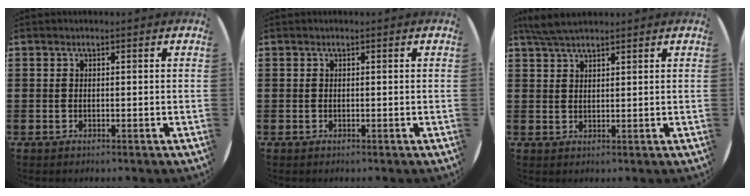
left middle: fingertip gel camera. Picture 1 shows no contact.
{"total": 0.0}
{"total": 4.1, "force": [3.5, 0.8, 2.0], "torque": [-0.047, 0.000, 0.065]}